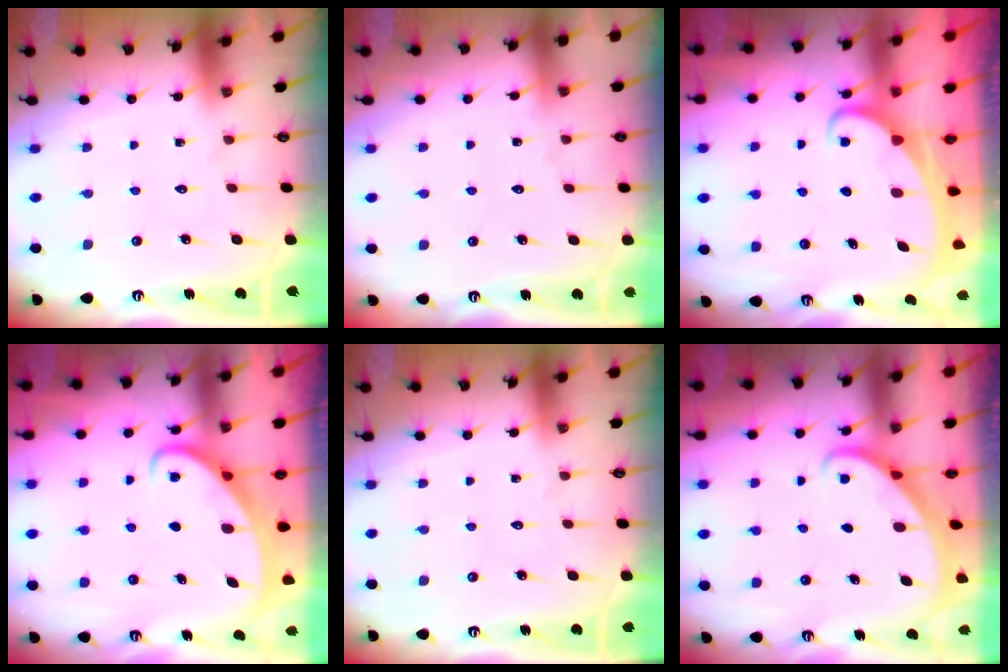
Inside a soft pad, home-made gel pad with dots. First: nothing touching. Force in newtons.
{"total": 2.5, "press": 2.5, "slide": 0.3}
{"total": 2.2, "press": 2.2, "slide": 0.3}
{"total": 2.5, "press": 2.5, "slide": 0.3}
{"total": 0.0}
{"total": 1.6, "press": 1.6, "slide": 0.1}